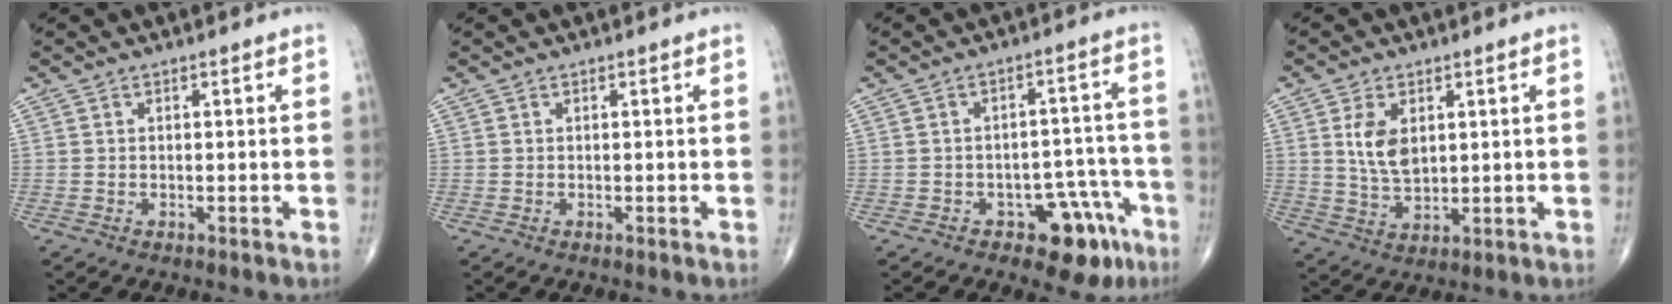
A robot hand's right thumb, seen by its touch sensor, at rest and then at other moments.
{"total": 0.0}
{"total": 9.7, "force": [-5.4, 5.3, 6.1], "torque": [-0.035, 0.047, -0.065]}
{"total": 7.2, "force": [1.9, 4.2, 5.5], "torque": [-0.096, -0.011, 0.046]}